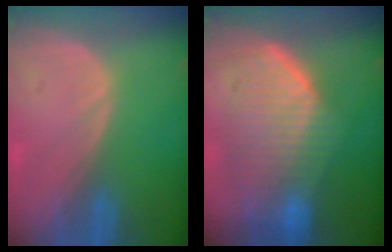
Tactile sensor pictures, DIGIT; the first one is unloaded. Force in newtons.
{"total": 9.6, "press": 9.0, "slide": 3.4}